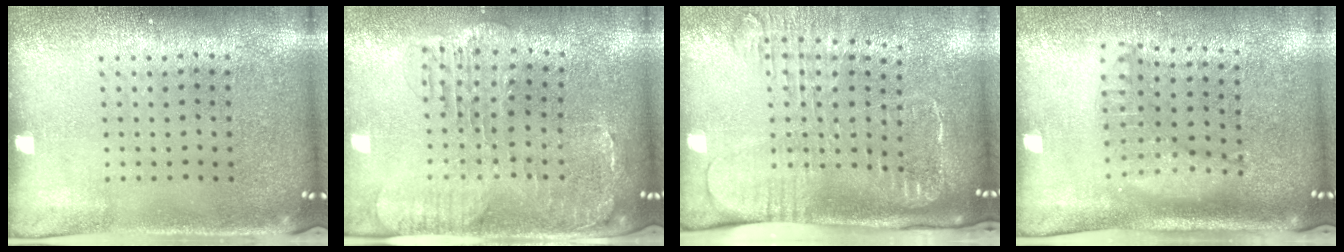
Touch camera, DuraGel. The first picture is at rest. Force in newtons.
{"total": 1.4, "press": 1.4, "slide": 0.4}
{"total": 2.7, "press": 2.1, "slide": 1.7}
{"total": 1.2, "press": 1.2, "slide": 0.2}